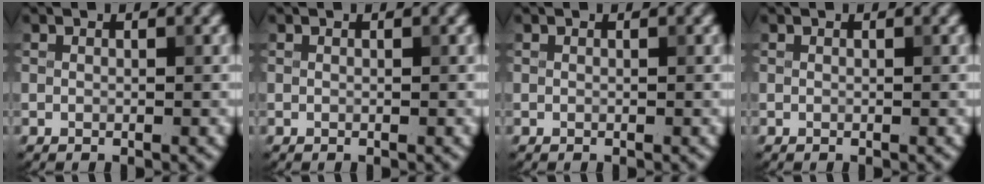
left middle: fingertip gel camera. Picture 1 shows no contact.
{"total": 0.0}
{"total": 0.0}
{"total": 0.0}